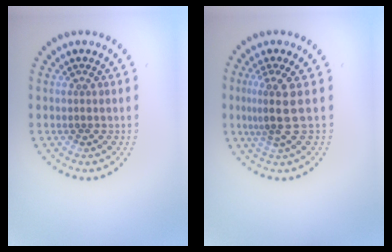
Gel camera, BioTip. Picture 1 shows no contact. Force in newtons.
{"total": 3.0, "press": 2.1, "slide": 2.0}